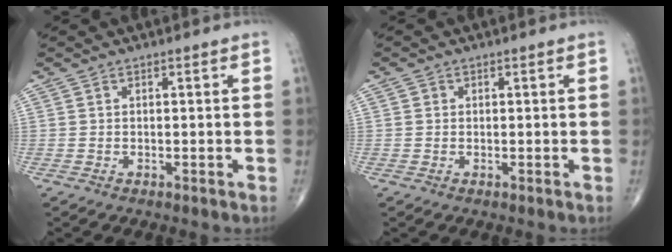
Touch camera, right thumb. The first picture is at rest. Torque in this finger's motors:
{"motor_torque": [-0.33, -0.33, -0.22, -0.06, 0.02]}